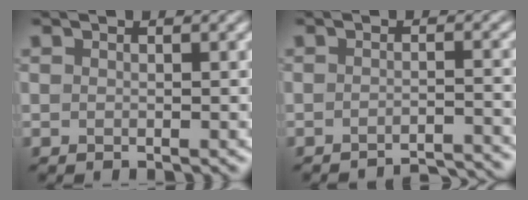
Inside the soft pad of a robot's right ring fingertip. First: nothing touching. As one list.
[{"total": 4.4, "force": [-4.3, 0.2, 1.1], "torque": [-0.017, 0.008, -0.058]}]